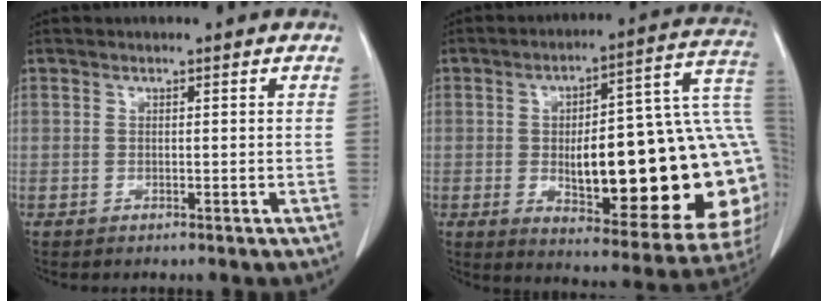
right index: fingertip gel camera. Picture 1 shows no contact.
{"total": 29.6, "force": [-1.4, 7.1, 28.6], "torque": [-0.306, 0.031, -0.008]}